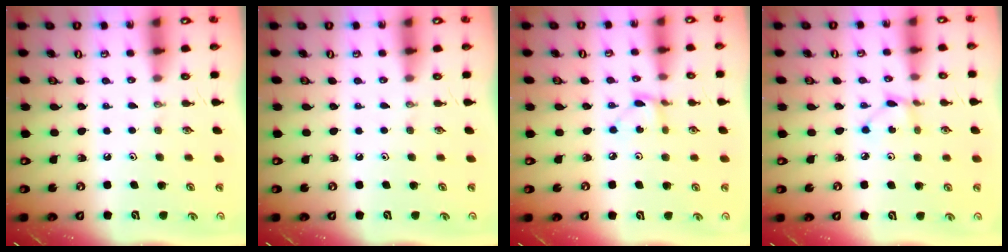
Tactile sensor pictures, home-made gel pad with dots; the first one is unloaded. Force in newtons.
{"total": 0.0}
{"total": 2.9, "press": 2.9, "slide": 0.2}
{"total": 3.4, "press": 3.3, "slide": 0.4}